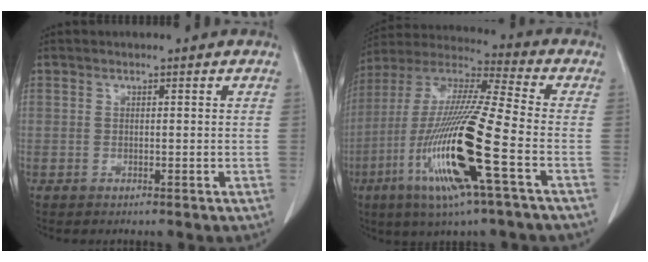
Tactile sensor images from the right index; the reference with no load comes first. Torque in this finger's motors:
{"motor_torque": [2.14, 0.00, 1.05, 0.21]}